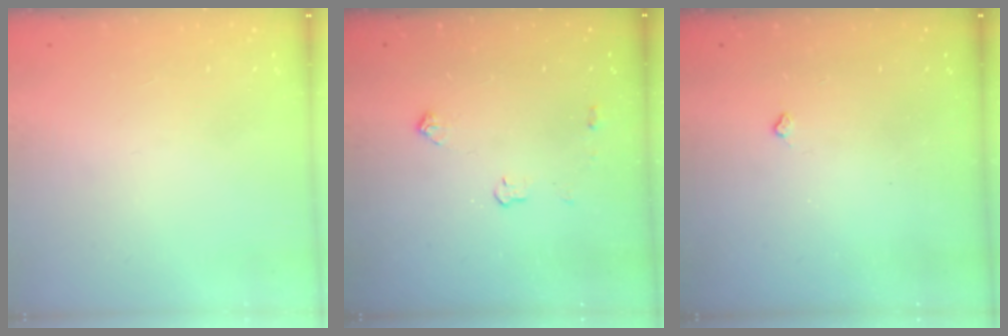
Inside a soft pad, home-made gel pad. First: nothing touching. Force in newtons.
{"total": 4.6, "press": 4.6, "slide": 0.7}
{"total": 2.7, "press": 2.6, "slide": 0.4}